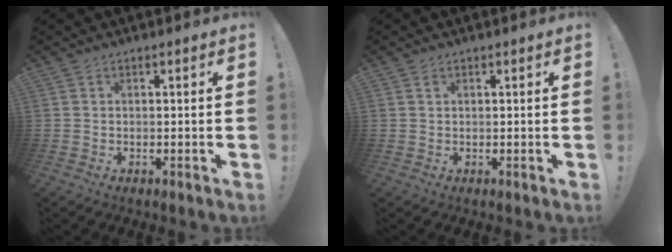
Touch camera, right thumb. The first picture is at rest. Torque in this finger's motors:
{"motor_torque": [-0.05, -0.03, -0.23, 0.27, -0.04]}